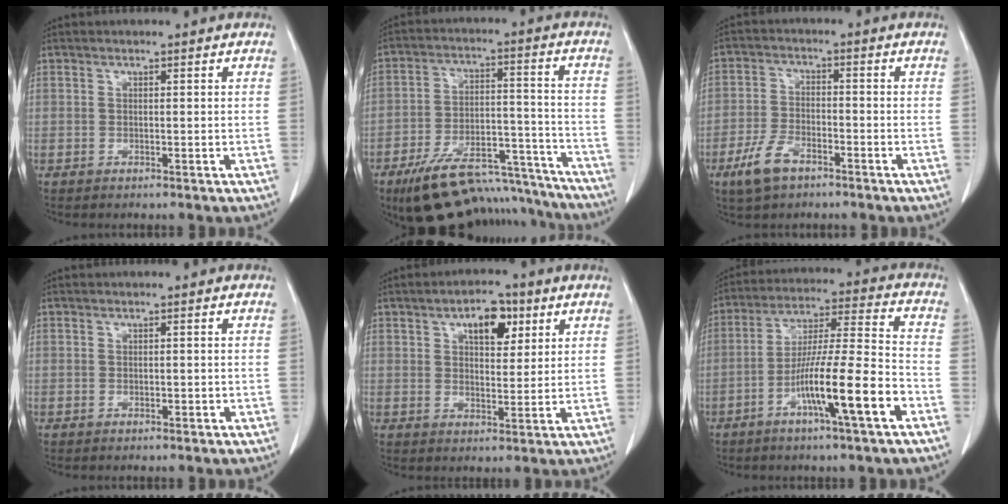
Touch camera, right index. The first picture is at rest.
{"total": 19.6, "force": [-17.3, 5.9, 6.9], "torque": [-0.096, 0.035, -0.256]}
{"total": 6.2, "force": [-3.9, 3.0, 3.9], "torque": [-0.086, -0.002, -0.070]}
{"total": 0.6, "force": [-0.1, 0.4, 0.5], "torque": [-0.007, 0.000, 0.000]}
{"total": 7.6, "force": [3.6, 4.1, 5.3], "torque": [-0.074, 0.015, 0.055]}
{"total": 14.3, "force": [-6.1, 0.1, 12.9], "torque": [-0.229, -0.003, -0.108]}